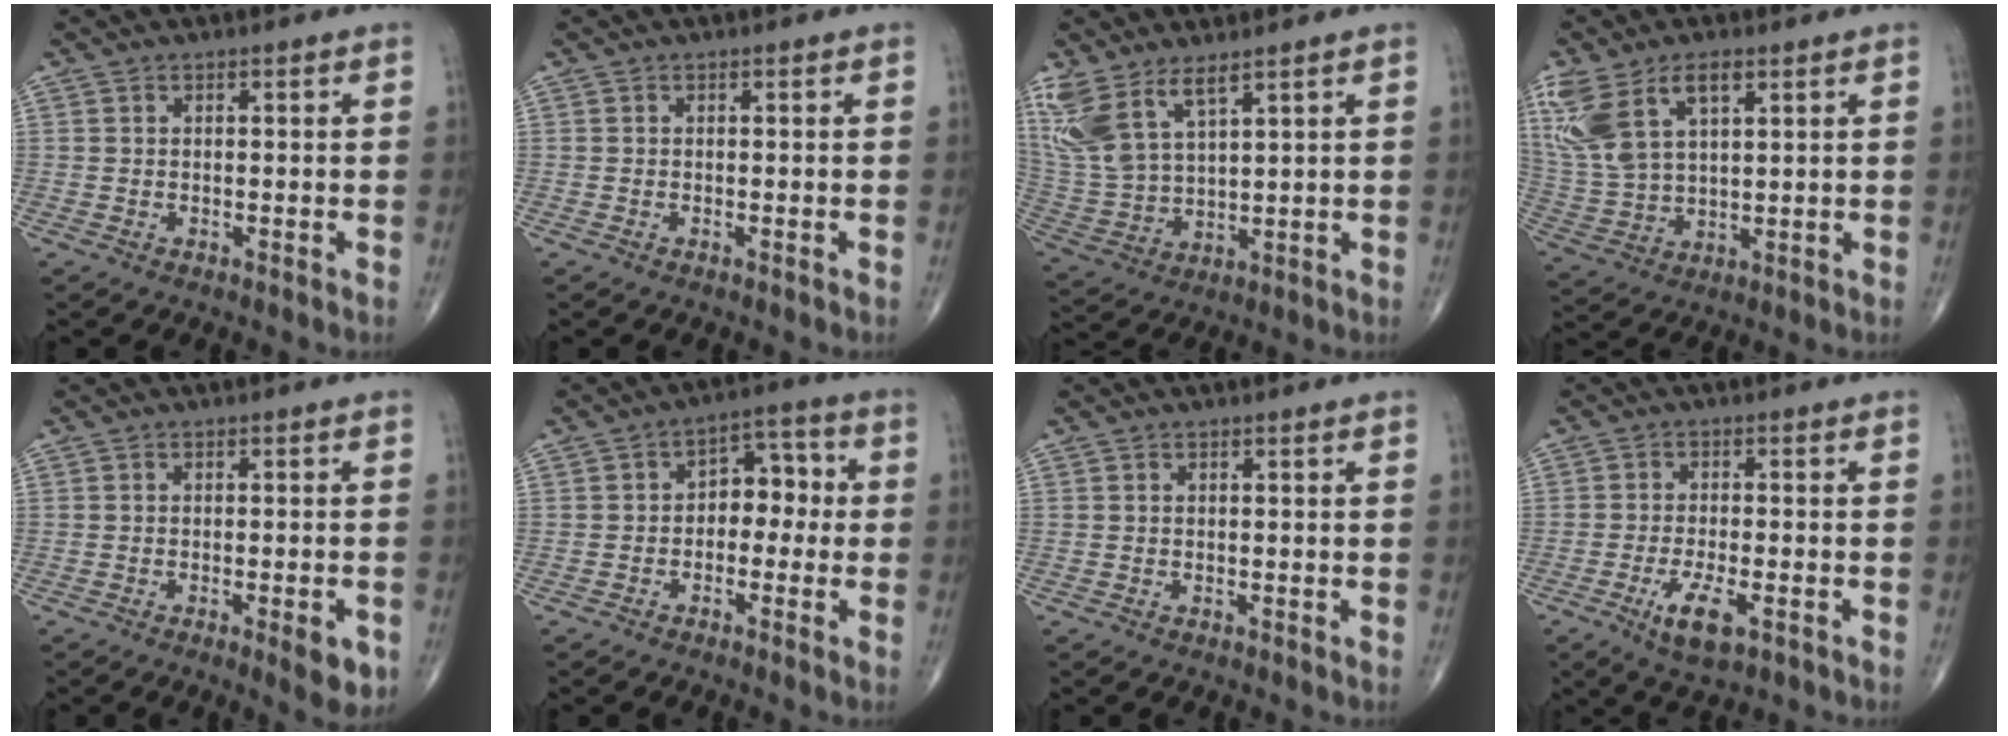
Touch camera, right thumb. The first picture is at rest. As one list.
[{"total": 0.0}, {"total": 11.7, "force": [7.5, 4.6, 7.7], "torque": [-0.170, -0.025, 0.170]}, {"total": 14.6, "force": [6.8, 7.7, 10.4], "torque": [-0.224, -0.010, 0.146]}, {"total": 5.2, "force": [-2.2, 1.4, 4.5], "torque": [-0.048, -0.002, -0.026]}, {"total": 7.1, "force": [-0.5, 5.0, 5.1], "torque": [-0.036, 0.034, -0.021]}, {"total": 0.0}, {"total": 6.7, "force": [-3.0, 2.4, 5.5], "torque": [-0.102, -0.001, -0.048]}]